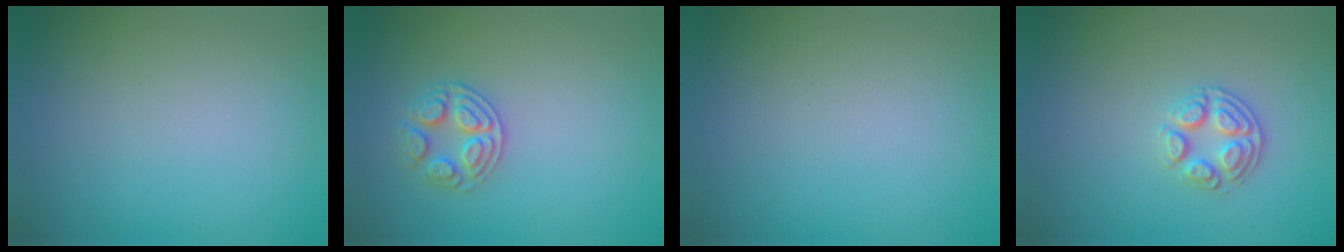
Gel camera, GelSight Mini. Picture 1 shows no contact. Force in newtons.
{"total": 2.6, "press": 2.6, "slide": 0.4}
{"total": 0.0}
{"total": 2.8, "press": 2.6, "slide": 1.2}